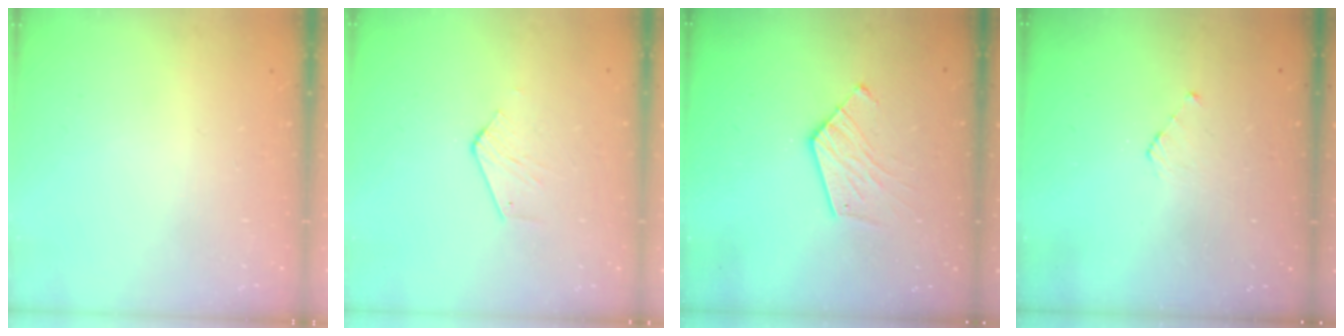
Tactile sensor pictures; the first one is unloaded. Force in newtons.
{"total": 2.6, "press": 2.6, "slide": 0.1}
{"total": 9.8, "press": 9.7, "slide": 0.6}
{"total": 3.9, "press": 3.9, "slide": 0.2}